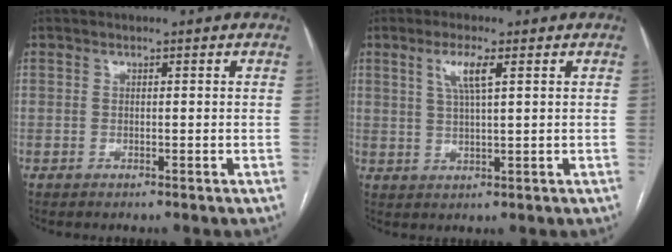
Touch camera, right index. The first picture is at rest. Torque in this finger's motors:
{"motor_torque": [0.46, 0.38, 0.29, 0.09]}